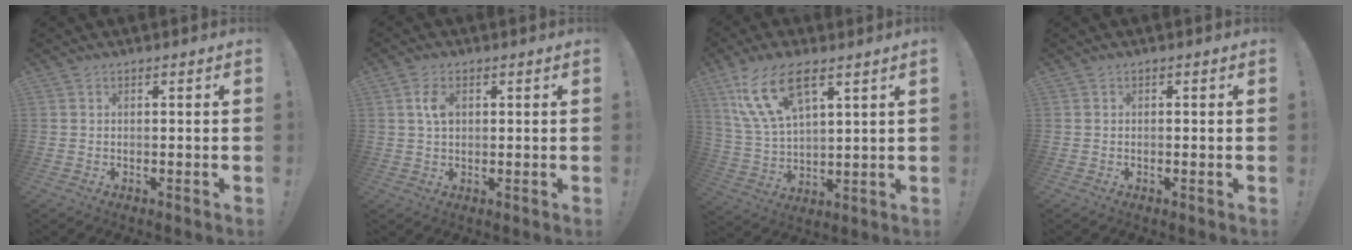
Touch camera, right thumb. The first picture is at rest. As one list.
[{"total": 4.8, "force": [1.4, 2.9, 3.6], "torque": [-0.065, -0.002, 0.022]}, {"total": 14.7, "force": [8.5, 5.6, 10.5], "torque": [-0.219, -0.030, 0.154]}, {"total": 0.6, "force": [-0.4, 0.1, 0.4], "torque": [-0.011, 0.003, -0.007]}]